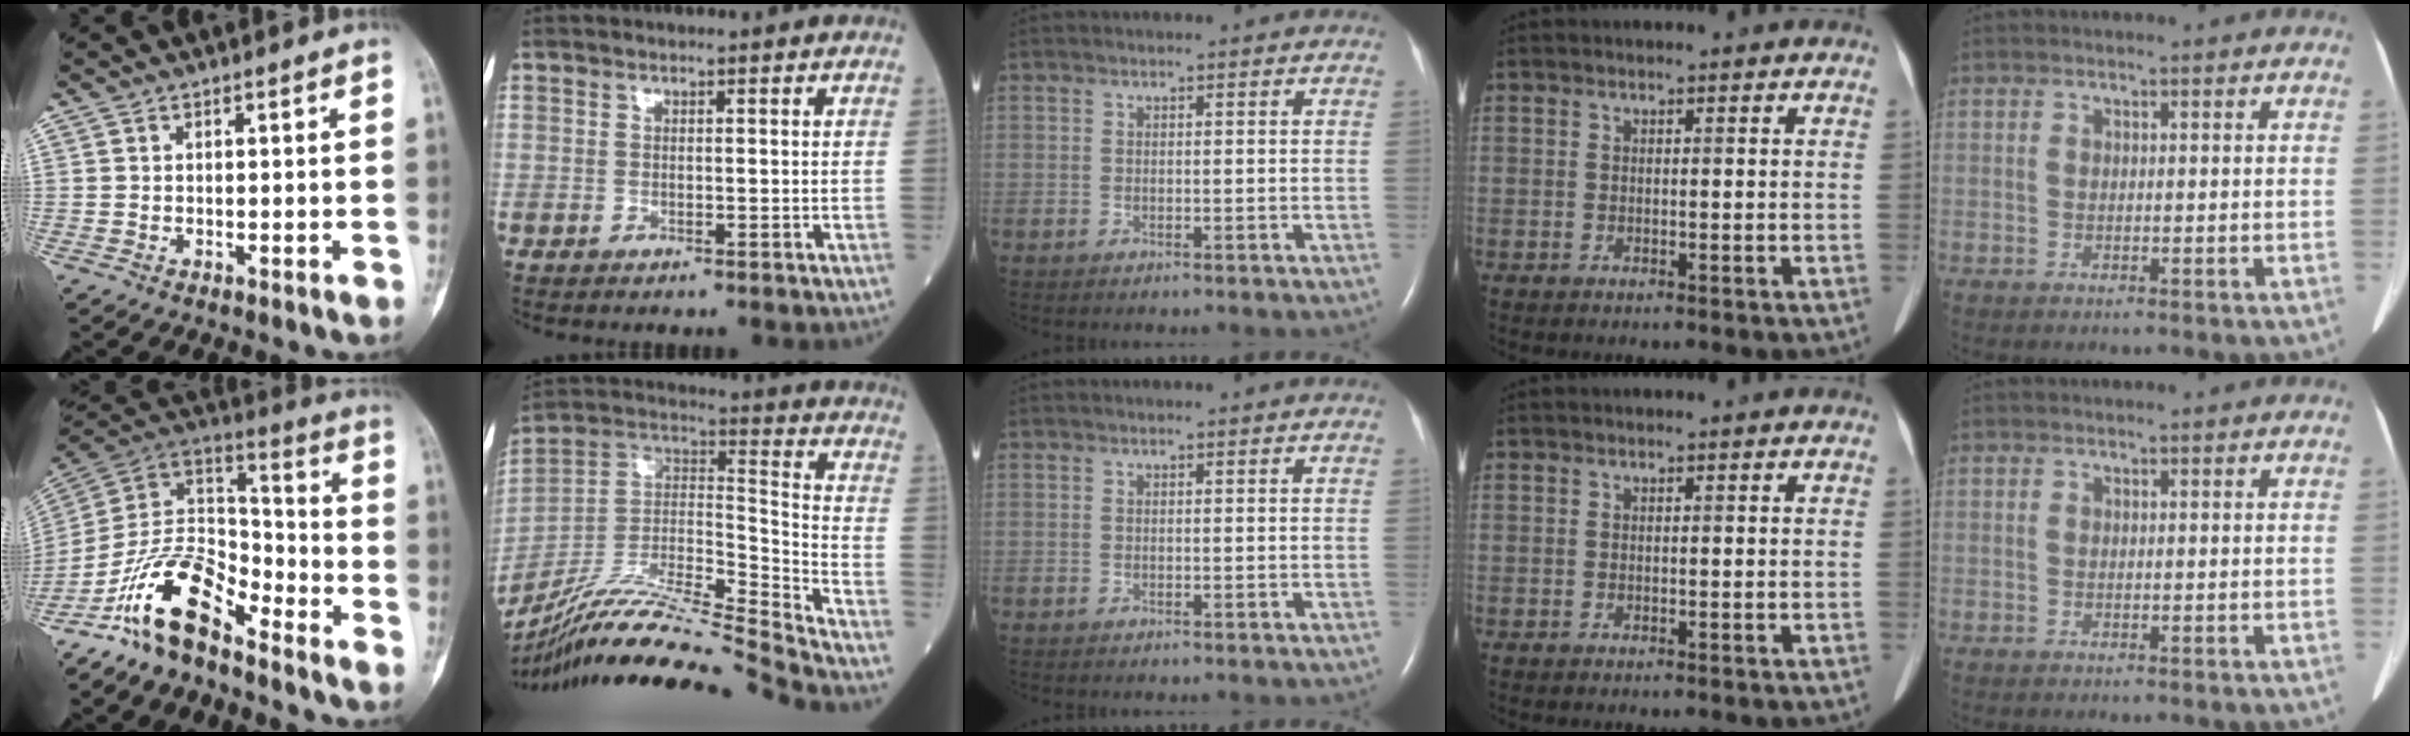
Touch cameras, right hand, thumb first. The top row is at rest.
{"thumb": {"total": 15.6, "force": [-10.7, 6.7, 9.2], "torque": [-0.149, 0.098, -0.206]}, "index": {"total": 21.5, "force": [-19.3, -1.8, 9.3], "torque": [-0.201, -0.001, -0.347]}}